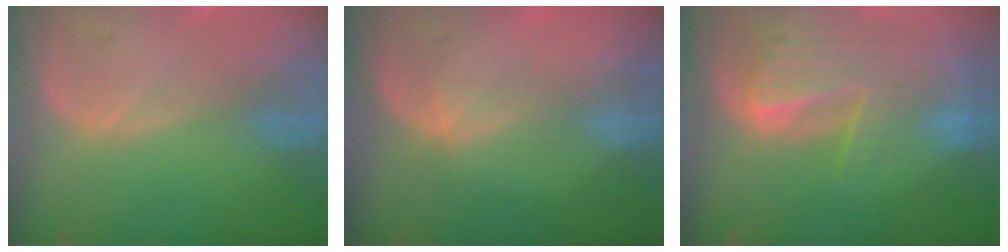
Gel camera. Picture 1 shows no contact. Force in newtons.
{"total": 2.1, "press": 1.7, "slide": 1.2}
{"total": 9.8, "press": 8.5, "slide": 4.9}